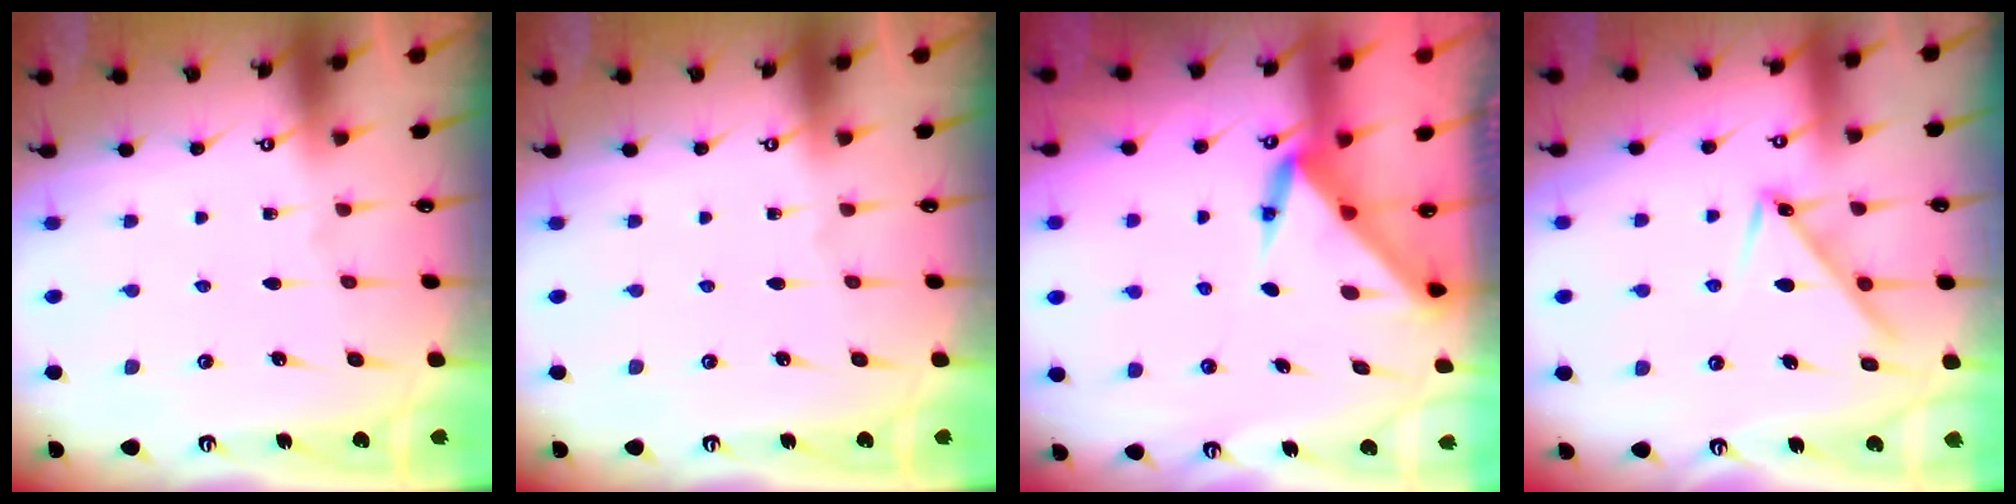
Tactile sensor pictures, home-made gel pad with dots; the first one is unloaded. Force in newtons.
{"total": 0.0}
{"total": 3.6, "press": 3.6, "slide": 0.2}
{"total": 9.2, "press": 9.2, "slide": 0.6}